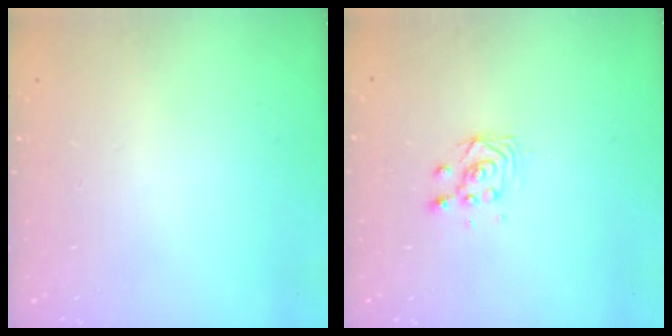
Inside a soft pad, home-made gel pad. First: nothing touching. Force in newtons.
{"total": 2.8, "press": 2.8, "slide": 0.3}